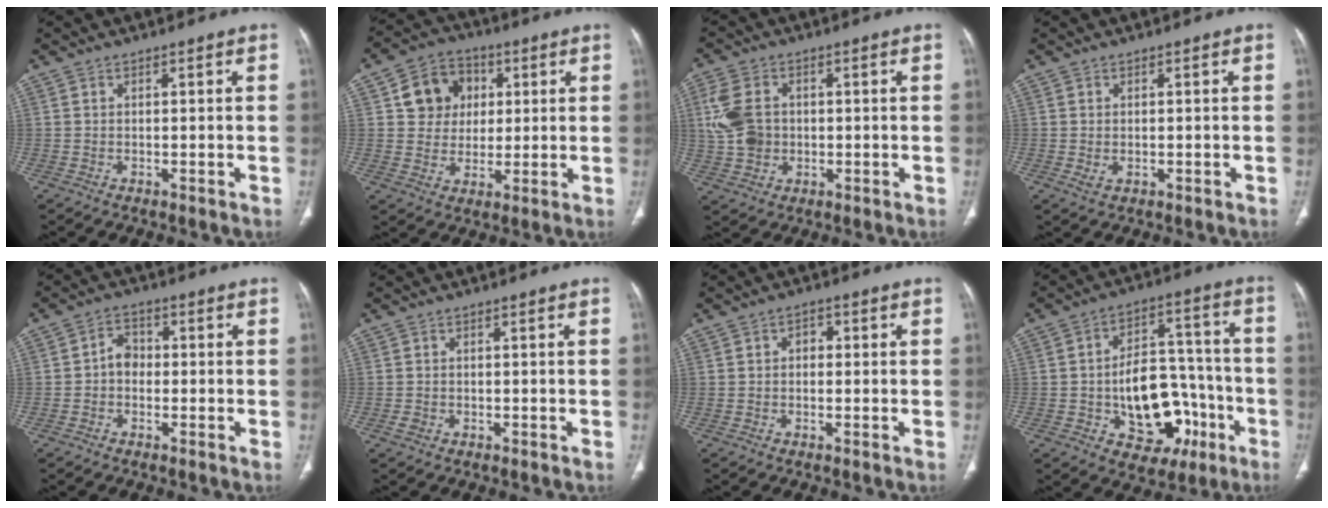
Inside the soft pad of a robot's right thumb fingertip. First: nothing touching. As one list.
[{"total": 10.3, "force": [2.8, 9.0, 4.2], "torque": [-0.028, -0.001, 0.044]}, {"total": 8.5, "force": [0.6, 6.6, 5.4], "torque": [-0.102, 0.007, 0.014]}, {"total": 1.6, "force": [-0.2, 1.0, 1.2], "torque": [-0.026, -0.002, 0.002]}, {"total": 3.8, "force": [-0.6, 3.0, 2.2], "torque": [-0.018, 0.017, -0.020]}, {"total": 1.2, "force": [-0.5, 1.0, 0.6], "torque": [-0.012, 0.004, -0.007]}, {"total": 2.2, "force": [0.2, 1.7, 1.4], "torque": [-0.007, 0.010, -0.002]}, {"total": 17.8, "force": [-5.4, 11.6, 12.4], "torque": [-0.134, 0.051, -0.066]}]